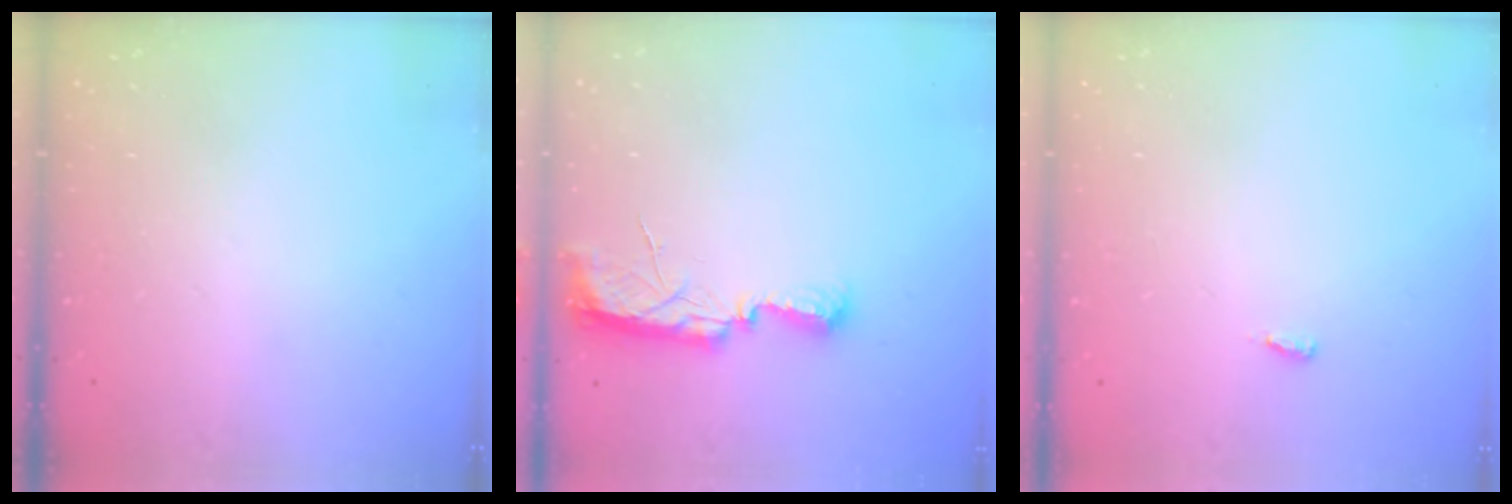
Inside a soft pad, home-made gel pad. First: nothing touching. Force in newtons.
{"total": 10.0, "press": 8.9, "slide": 4.5}
{"total": 2.6, "press": 2.4, "slide": 1.0}